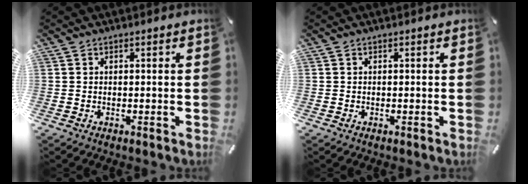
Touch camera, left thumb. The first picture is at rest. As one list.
[{"total": 0.0}]